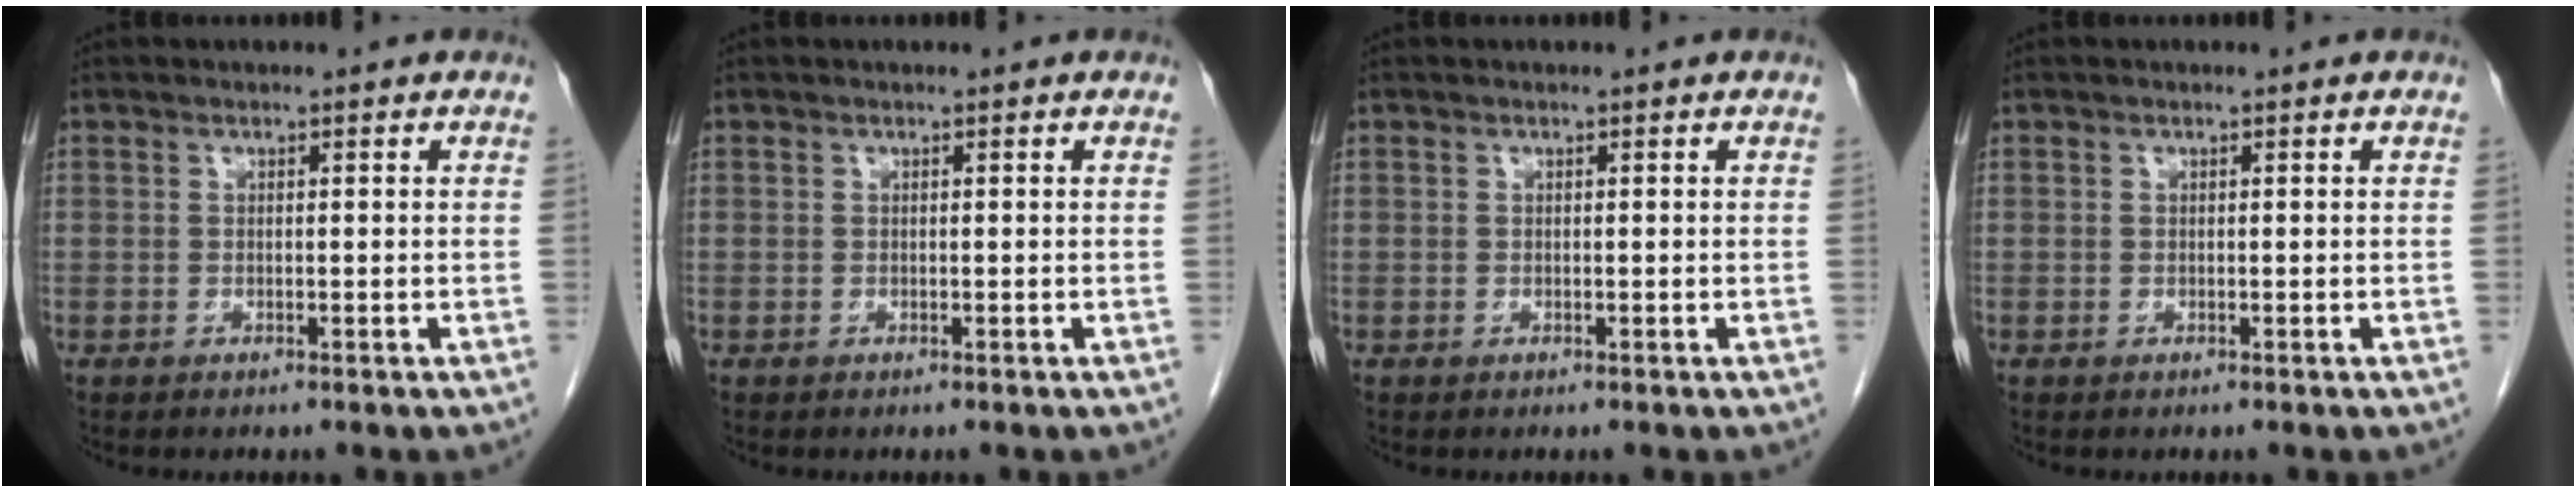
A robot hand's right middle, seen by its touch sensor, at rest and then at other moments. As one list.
[{"total": 0.0}, {"total": 0.0}, {"total": 0.0}]